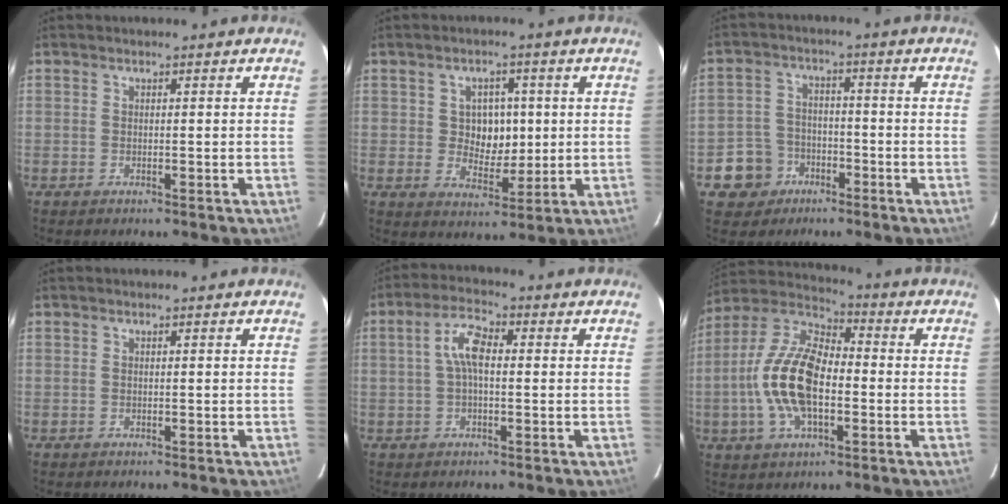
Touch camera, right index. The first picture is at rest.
{"total": 6.5, "force": [0.8, 5.4, 3.7], "torque": [-0.059, 0.009, 0.021]}
{"total": 7.5, "force": [-3.9, 6.3, 1.3], "torque": [-0.053, 0.024, -0.057]}
{"total": 0.0}
{"total": 5.7, "force": [0.4, 2.3, 5.2], "torque": [-0.104, 0.017, 0.006]}
{"total": 16.3, "force": [-2.8, 8.0, 13.9], "torque": [-0.288, 0.008, -0.057]}